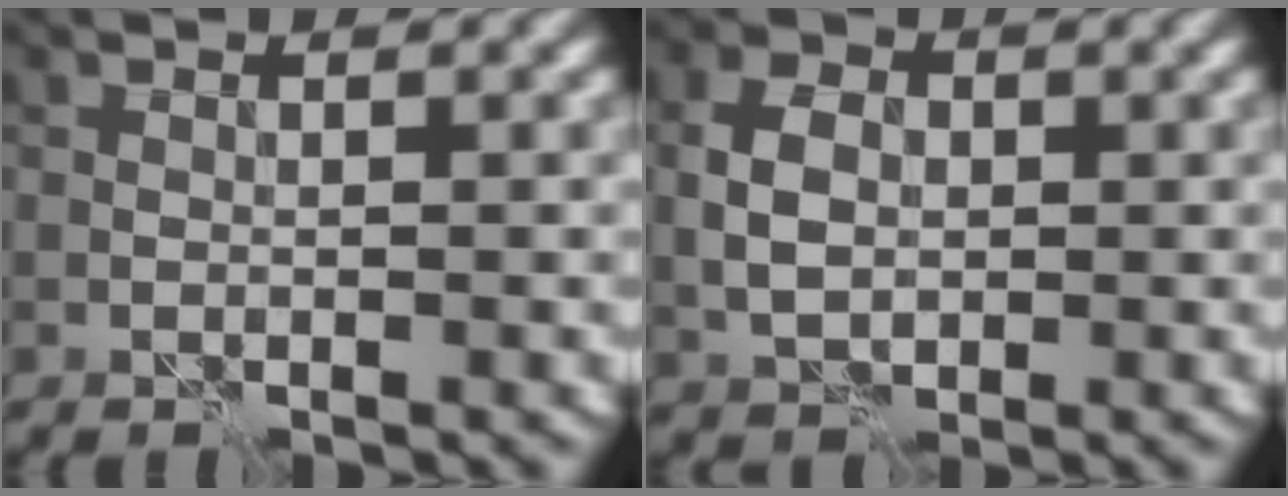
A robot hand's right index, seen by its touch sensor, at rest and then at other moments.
{"total": 3.7, "force": [-0.1, 2.7, 2.6], "torque": [-0.054, 0.004, -0.005]}